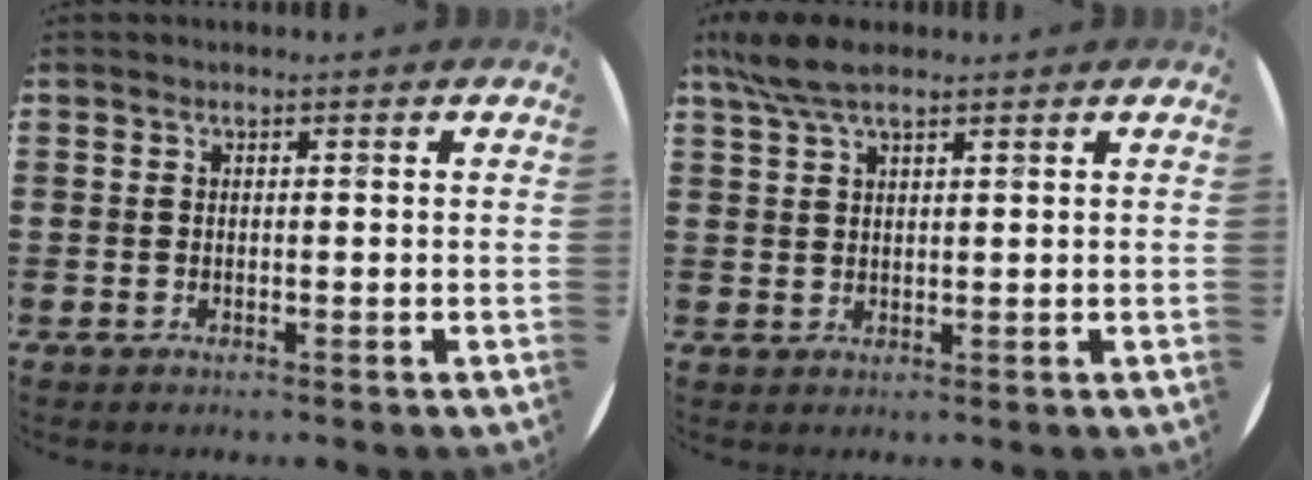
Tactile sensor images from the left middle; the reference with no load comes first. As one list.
[{"total": 5.1, "force": [3.7, 1.3, 3.2], "torque": [-0.070, 0.003, 0.068]}]